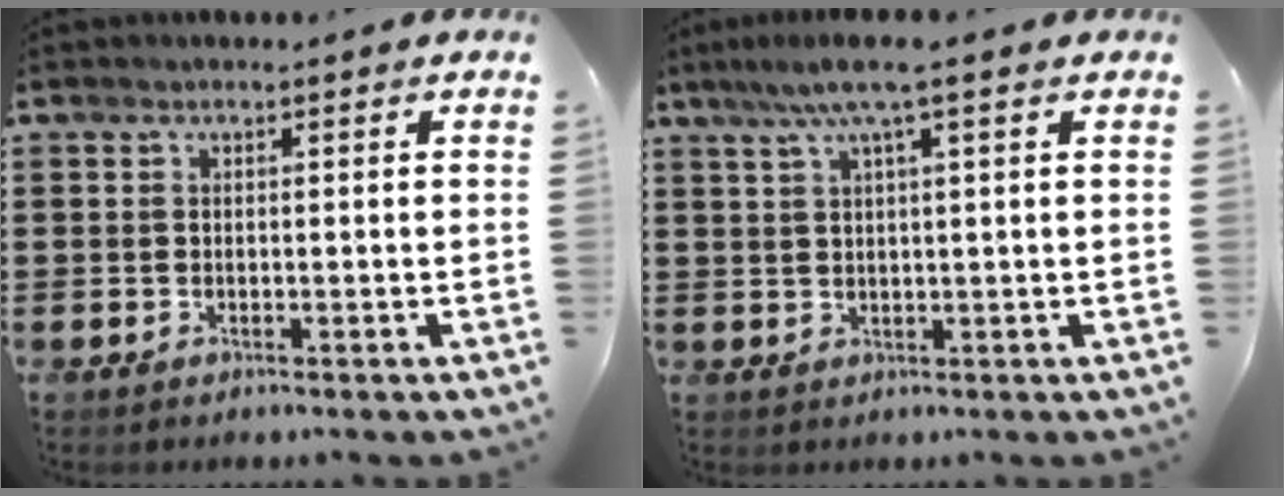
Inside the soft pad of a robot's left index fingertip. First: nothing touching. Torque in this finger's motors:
{"motor_torque": [1.11, -1.03, 0.31, 0.14]}